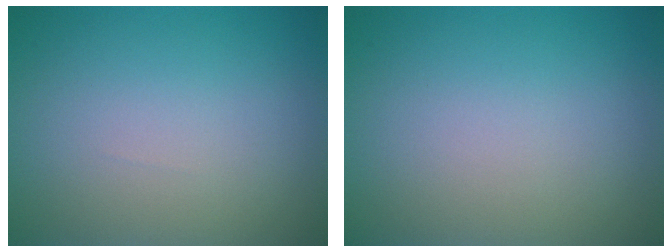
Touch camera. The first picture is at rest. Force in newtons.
{"total": 0.0}